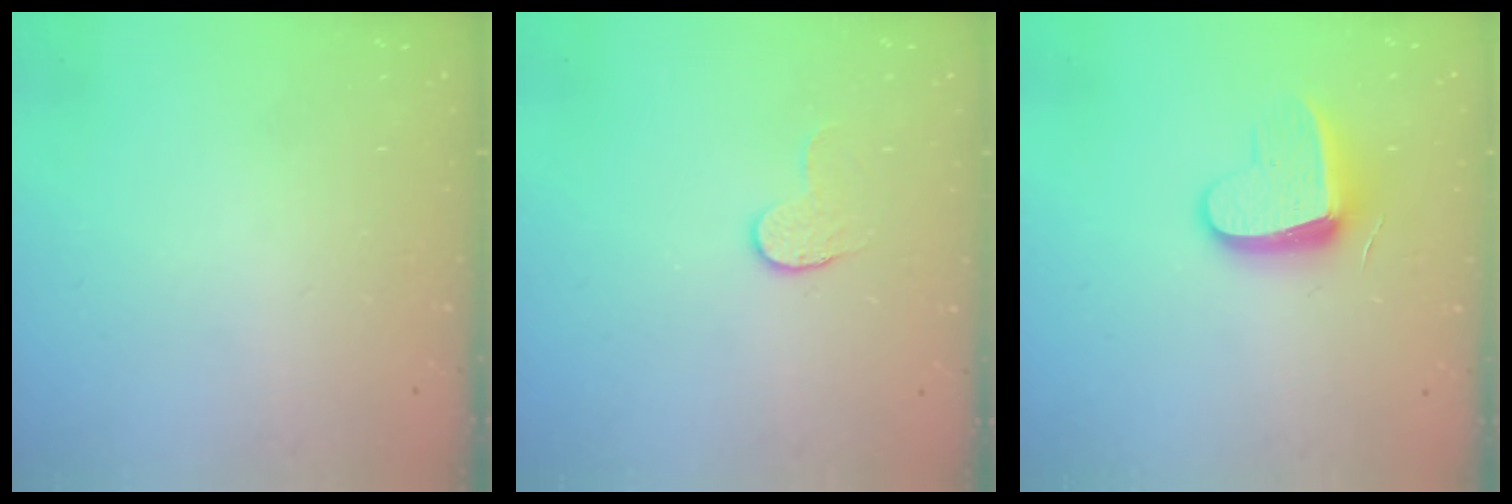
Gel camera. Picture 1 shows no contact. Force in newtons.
{"total": 4.1, "press": 4.1, "slide": 0.4}
{"total": 11.6, "press": 11.6, "slide": 0.5}